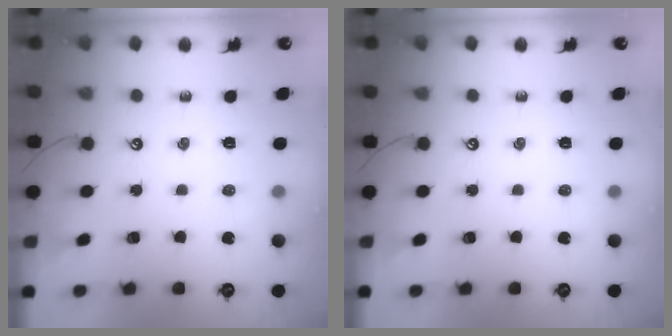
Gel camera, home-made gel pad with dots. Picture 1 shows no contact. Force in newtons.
{"total": 0.0}